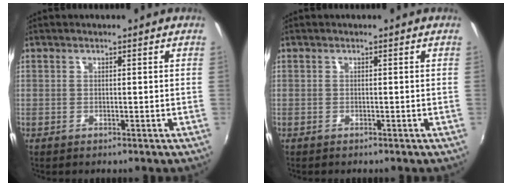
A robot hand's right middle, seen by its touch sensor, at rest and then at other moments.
{"total": 0.0}